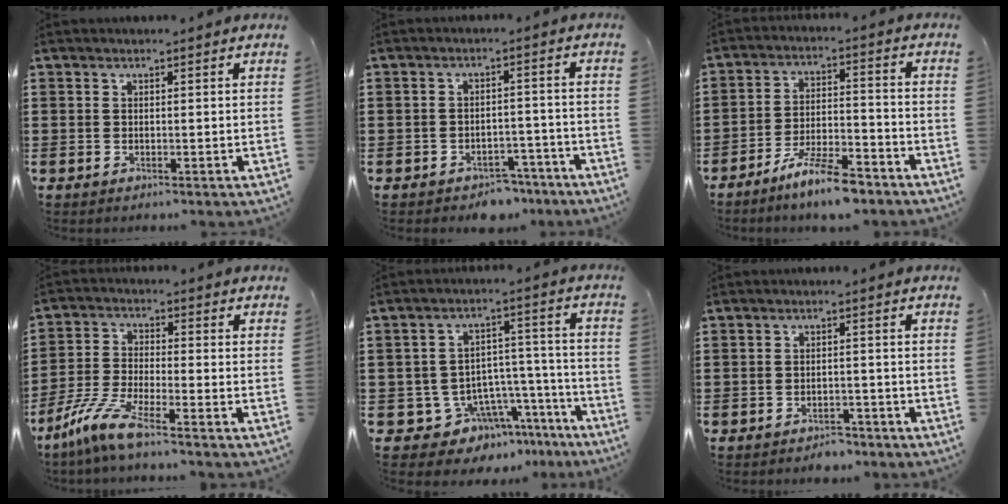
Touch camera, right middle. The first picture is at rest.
{"total": 3.3, "force": [-3.1, 1.0, 0.3], "torque": [-0.011, 0.005, -0.063]}
{"total": 8.1, "force": [-6.9, 1.0, 4.2], "torque": [-0.083, 0.004, -0.130]}
{"total": 7.4, "force": [-5.5, 0.5, 5.0], "torque": [-0.128, -0.020, -0.114]}
{"total": 8.2, "force": [-6.4, 4.9, 1.7], "torque": [-0.037, 0.022, -0.112]}
{"total": 2.2, "force": [-2.1, 0.4, -0.1], "torque": [-0.008, 0.001, -0.047]}